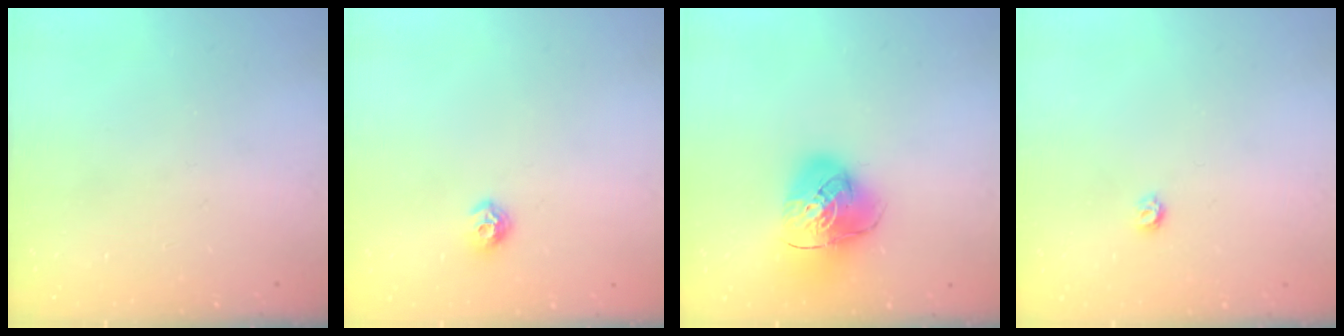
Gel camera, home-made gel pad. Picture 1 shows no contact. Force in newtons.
{"total": 6.5, "press": 6.5, "slide": 0.7}
{"total": 13.4, "press": 13.3, "slide": 1.7}
{"total": 3.2, "press": 3.2, "slide": 0.3}